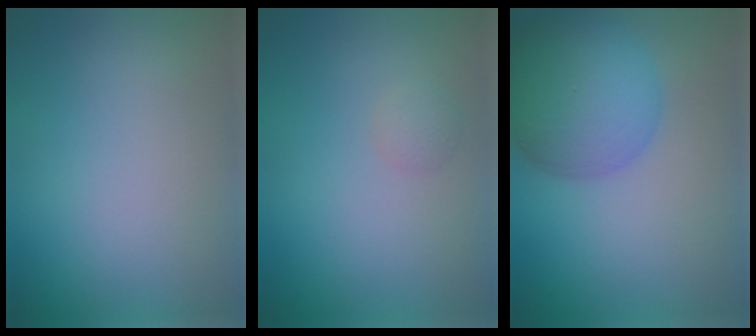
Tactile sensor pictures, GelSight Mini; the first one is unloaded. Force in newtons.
{"total": 1.0, "press": 1.0, "slide": 0.1}
{"total": 8.0, "press": 8.0, "slide": 0.3}